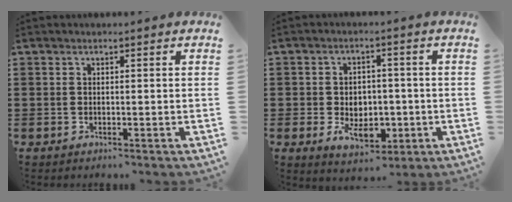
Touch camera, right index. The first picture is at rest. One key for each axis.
{"total": 5.6, "fx": -1.4, "fy": 4.0, "fz": 3.6, "tx": -0.043, "ty": 0.000, "tz": -0.028}